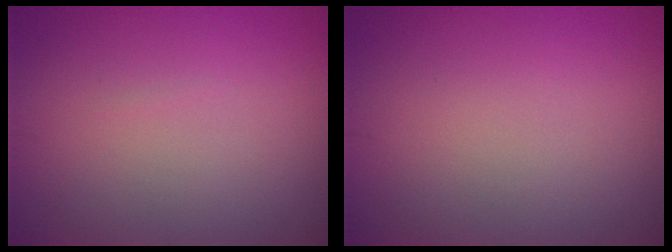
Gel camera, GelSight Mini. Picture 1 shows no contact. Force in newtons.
{"total": 0.0}